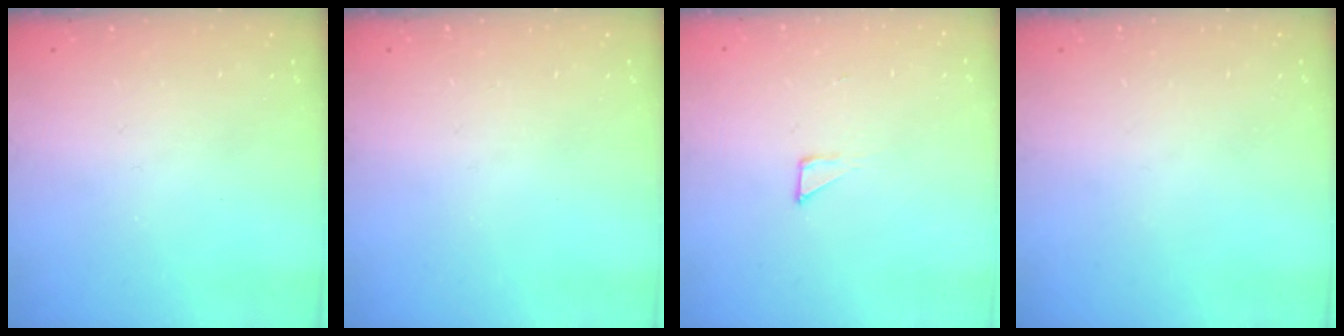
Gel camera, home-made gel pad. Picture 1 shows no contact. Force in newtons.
{"total": 0.0}
{"total": 3.3, "press": 3.3, "slide": 0.3}
{"total": 0.0}